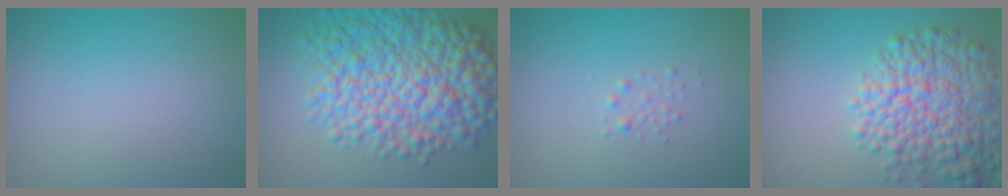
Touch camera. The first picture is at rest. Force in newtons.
{"total": 11.8, "press": 11.8, "slide": 0.2}
{"total": 0.8, "press": 0.8, "slide": 0.1}
{"total": 8.2, "press": 8.2, "slide": 0.4}